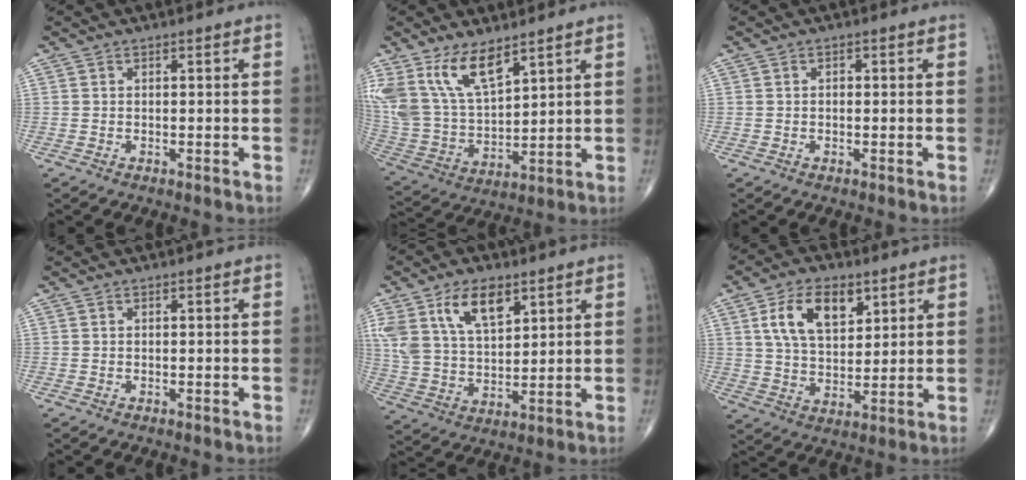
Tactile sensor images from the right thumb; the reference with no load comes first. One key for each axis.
{"total": 15.2, "fx": 9.3, "fy": 6.8, "fz": 9.8, "tx": -0.185, "ty": -0.036, "tz": 0.201}
{"total": 0.7, "fx": 0.0, "fy": 0.5, "fz": 0.5, "tx": -0.010, "ty": 0.003, "tz": 0.001}
{"total": 0.0}
{"total": 13.2, "fx": 6.9, "fy": 6.9, "fz": 8.9, "tx": -0.152, "ty": -0.024, "tz": 0.140}
{"total": 11.8, "fx": 5.0, "fy": 6.8, "fz": 8.3, "tx": -0.128, "ty": -0.016, "tz": 0.095}